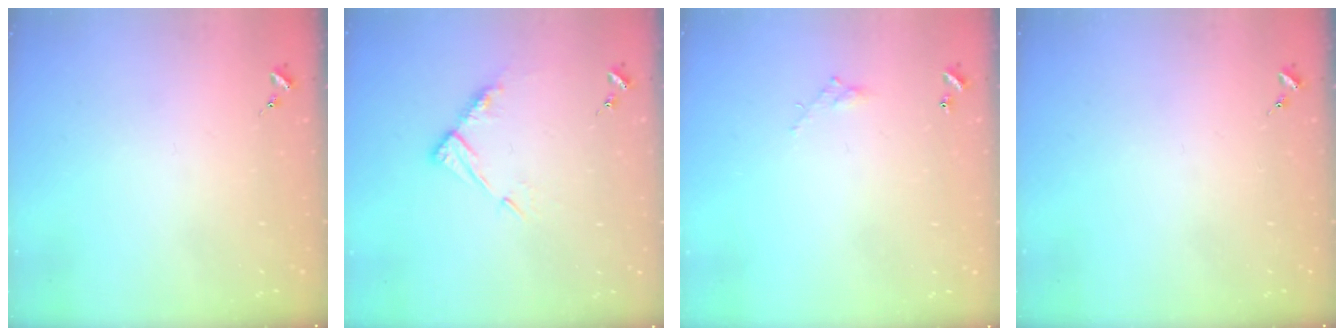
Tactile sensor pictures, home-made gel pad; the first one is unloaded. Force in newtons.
{"total": 9.0, "press": 9.0, "slide": 0.8}
{"total": 3.8, "press": 3.8, "slide": 0.2}
{"total": 0.0}